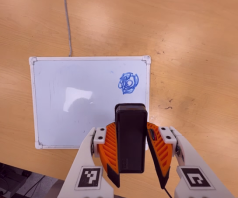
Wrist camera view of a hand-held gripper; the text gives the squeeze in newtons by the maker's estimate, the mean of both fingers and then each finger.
{"total": 4.4, "left": 3.5, "right": 5.4}